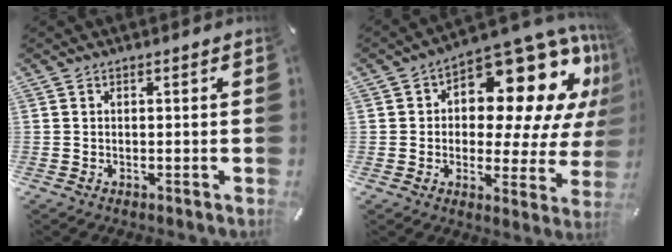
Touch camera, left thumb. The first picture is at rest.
{"total": 18.9, "force": [9.3, 9.9, 13.0], "torque": [-0.166, -0.086, 0.150]}